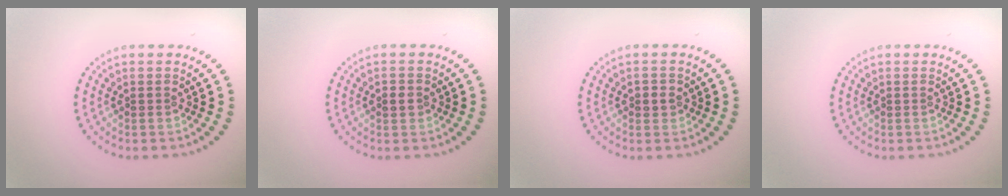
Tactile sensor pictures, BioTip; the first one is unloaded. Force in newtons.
{"total": 1.1, "press": 1.1, "slide": 0.1}
{"total": 1.2, "press": 1.2, "slide": 0.3}
{"total": 0.0}